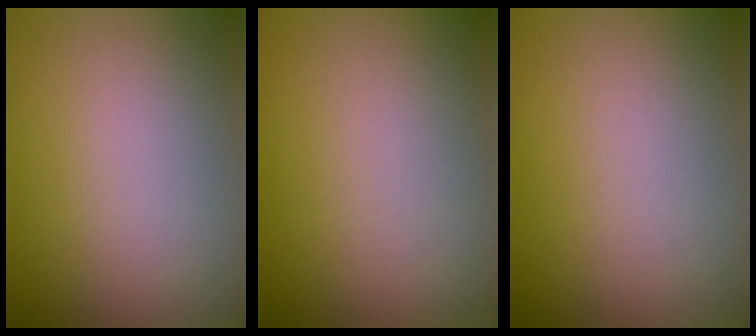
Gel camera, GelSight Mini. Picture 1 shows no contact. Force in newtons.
{"total": 0.0}
{"total": 0.0}